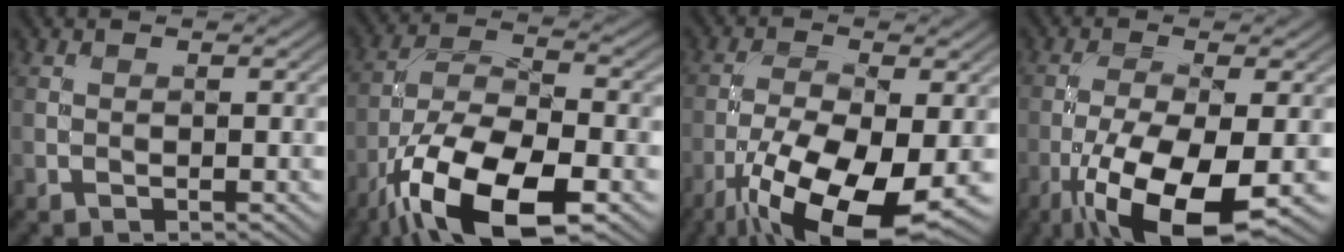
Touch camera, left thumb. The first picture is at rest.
{"total": 15.5, "force": [-8.5, 6.1, 11.5], "torque": [-0.221, -0.020, -0.168]}
{"total": 13.9, "force": [-6.7, 4.8, 11.2], "torque": [-0.220, -0.029, -0.121]}
{"total": 12.4, "force": [-5.4, 4.0, 10.4], "torque": [-0.210, -0.024, -0.096]}